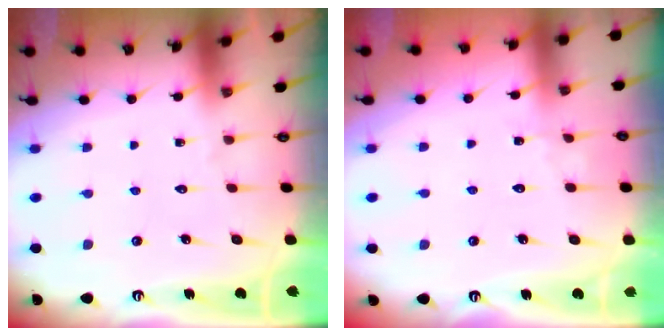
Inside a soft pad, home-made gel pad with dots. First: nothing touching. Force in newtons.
{"total": 3.6, "press": 3.6, "slide": 0.3}